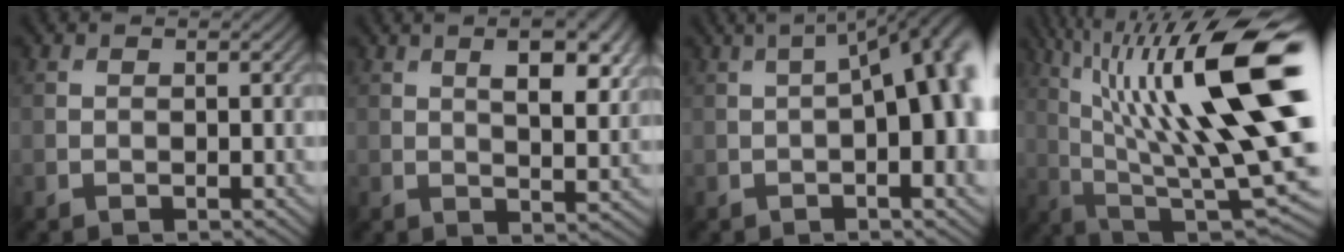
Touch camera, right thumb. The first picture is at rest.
{"total": 8.1, "force": [3.5, 3.3, 6.5], "torque": [-0.085, 0.003, 0.048]}
{"total": 13.4, "force": [0.1, 5.2, 12.4], "torque": [-0.142, 0.007, -0.011]}
{"total": 20.7, "force": [5.9, 5.9, 18.9], "torque": [-0.319, 0.032, 0.116]}